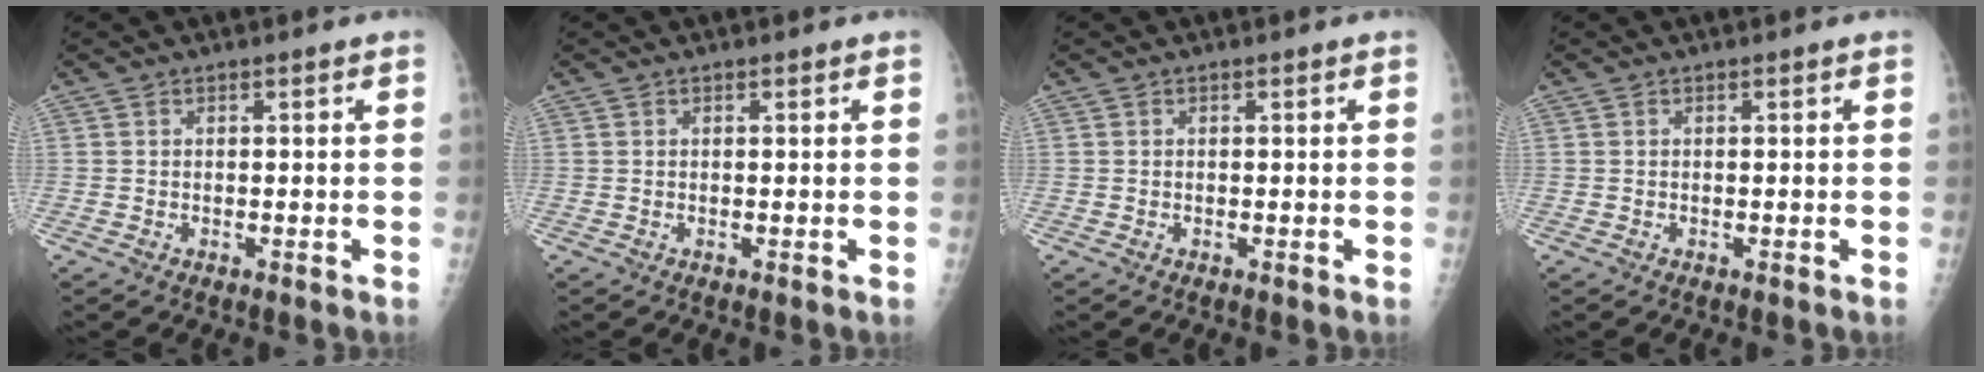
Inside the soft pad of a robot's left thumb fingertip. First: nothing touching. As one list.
[{"total": 0.0}, {"total": 0.0}, {"total": 0.0}]